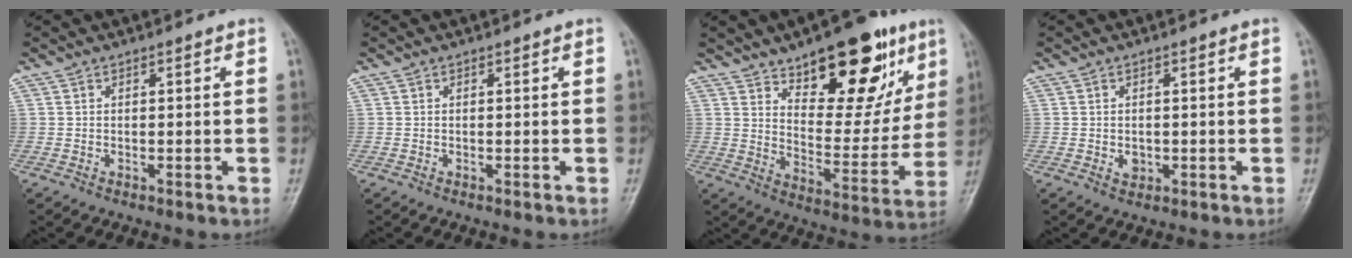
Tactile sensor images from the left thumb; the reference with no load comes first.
{"total": 0.0}
{"total": 20.5, "force": [11.9, 9.4, 13.8], "torque": [-0.137, -0.061, 0.185]}
{"total": 1.8, "force": [-0.2, 1.4, 1.0], "torque": [-0.009, 0.000, 0.001]}